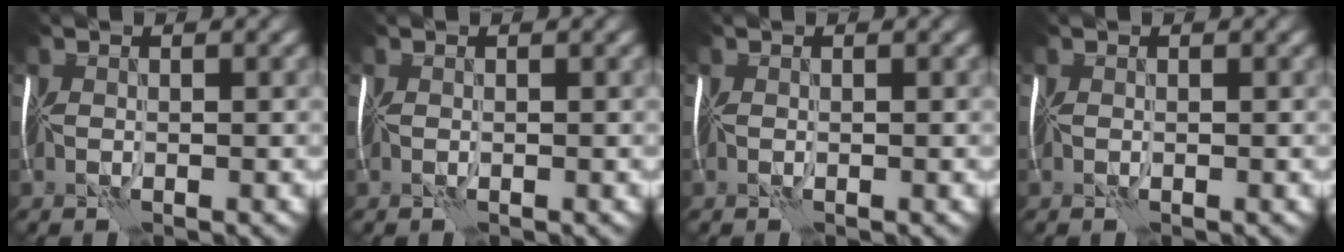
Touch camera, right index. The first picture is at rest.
{"total": 0.0}
{"total": 0.0}
{"total": 0.0}